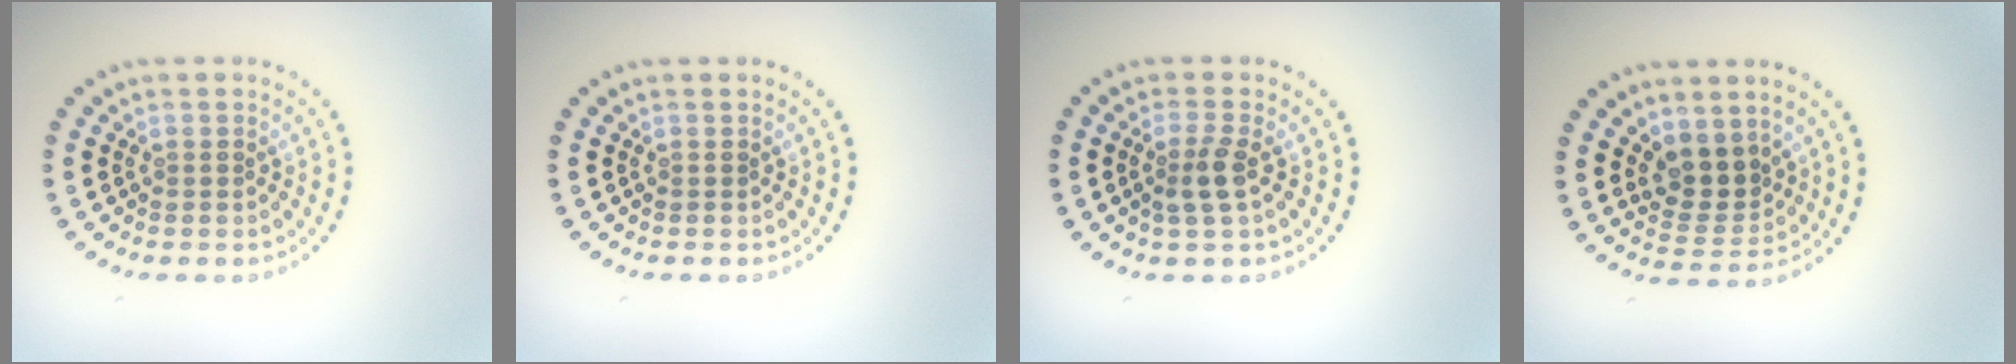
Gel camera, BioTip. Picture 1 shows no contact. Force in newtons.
{"total": 0.0}
{"total": 2.2, "press": 1.9, "slide": 1.2}
{"total": 3.1, "press": 2.6, "slide": 1.7}